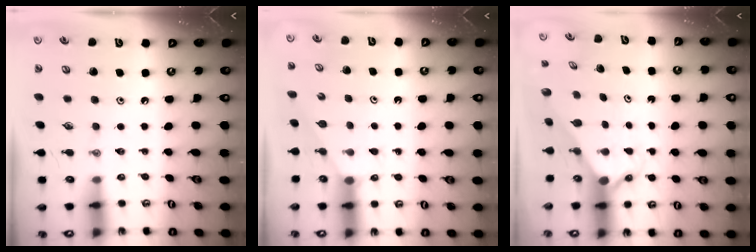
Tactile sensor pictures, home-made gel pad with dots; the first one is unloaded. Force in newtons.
{"total": 4.3, "press": 4.3, "slide": 0.1}
{"total": 2.2, "press": 2.2, "slide": 0.2}